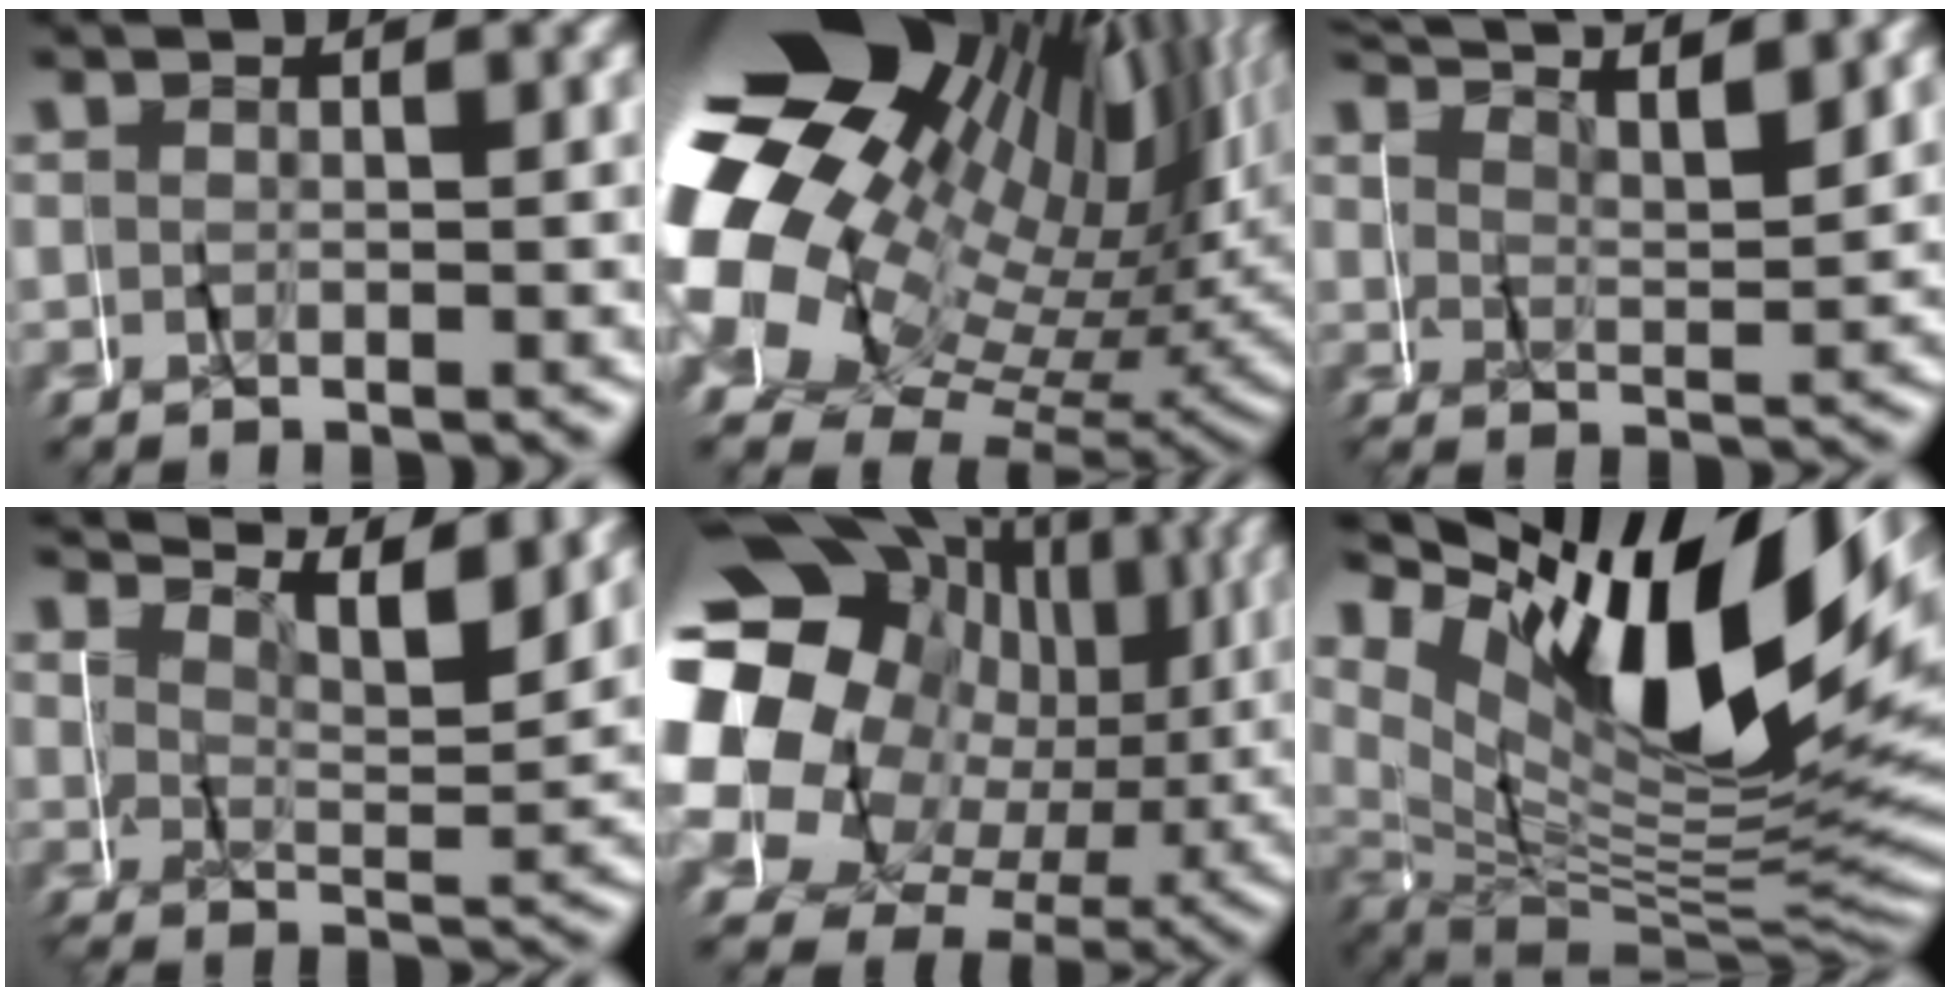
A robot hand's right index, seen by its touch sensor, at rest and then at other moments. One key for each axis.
{"total": 27.3, "fx": 2.0, "fy": 19.8, "fz": 18.6, "tx": -0.291, "ty": -0.009, "tz": 0.011}
{"total": 6.3, "fx": 5.3, "fy": 0.9, "fz": 3.3, "tx": -0.068, "ty": 0.018, "tz": 0.079}
{"total": 5.9, "fx": 4.4, "fy": 1.1, "fz": 3.7, "tx": -0.065, "ty": 0.021, "tz": 0.059}
{"total": 23.5, "fx": 3.2, "fy": 18.5, "fz": 14.1, "tx": -0.256, "ty": -0.004, "tz": 0.028}
{"total": 18.0, "fx": 4.0, "fy": 8.7, "fz": 15.2, "tx": -0.203, "ty": 0.037, "tz": 0.045}